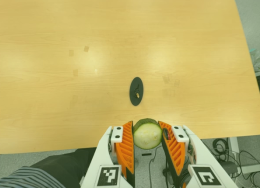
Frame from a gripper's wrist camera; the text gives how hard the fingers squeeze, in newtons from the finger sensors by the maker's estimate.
{"total": 12.4, "left": 12.6, "right": 12.2}